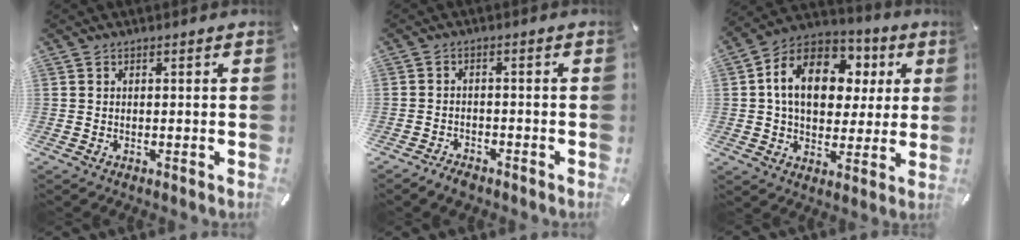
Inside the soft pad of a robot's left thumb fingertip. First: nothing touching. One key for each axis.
{"total": 2.8, "fx": -2.4, "fy": 1.1, "fz": 0.8, "tx": -0.020, "ty": 0.011, "tz": -0.050}
{"total": 16.5, "fx": 4.2, "fy": 12.0, "fz": 10.5, "tx": -0.191, "ty": -0.002, "tz": 0.078}